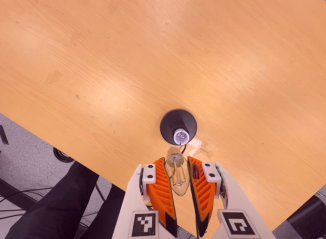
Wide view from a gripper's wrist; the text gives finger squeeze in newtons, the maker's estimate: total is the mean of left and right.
{"total": 21.4, "left": 26.1, "right": 16.7}